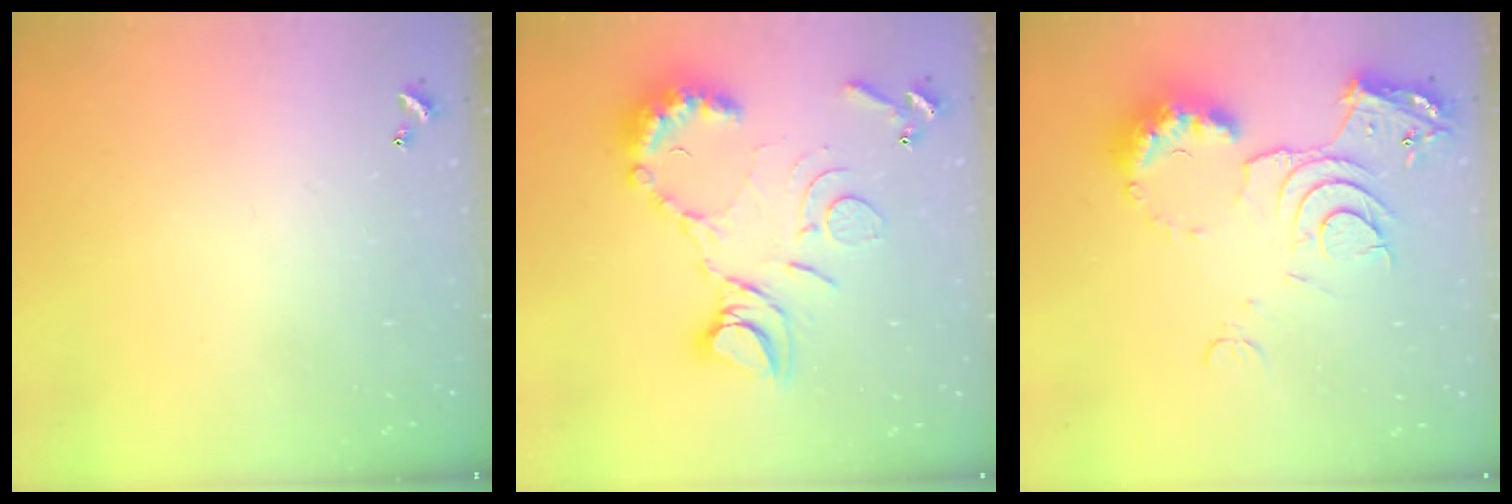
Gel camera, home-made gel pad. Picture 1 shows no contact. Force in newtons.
{"total": 15.3, "press": 15.2, "slide": 1.6}
{"total": 11.5, "press": 11.4, "slide": 1.3}